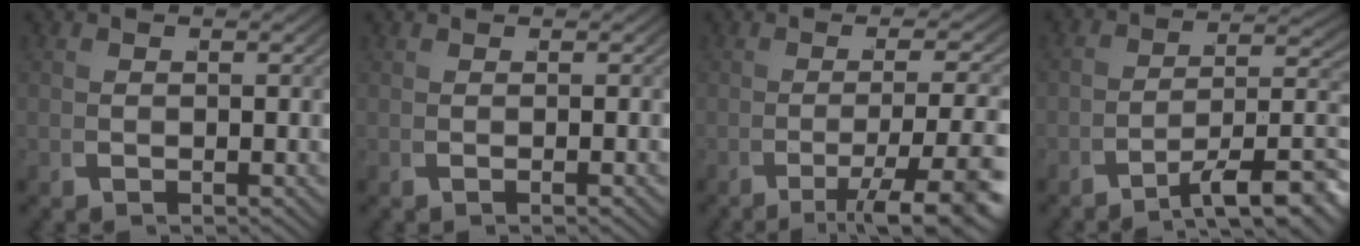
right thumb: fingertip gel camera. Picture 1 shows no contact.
{"total": 0.6, "force": [0.2, 0.1, 0.5], "torque": [-0.011, 0.008, 0.000]}
{"total": 7.6, "force": [-2.8, 3.1, 6.4], "torque": [-0.110, -0.021, -0.025]}
{"total": 8.8, "force": [-3.6, 4.5, 6.6], "torque": [-0.096, -0.028, -0.041]}